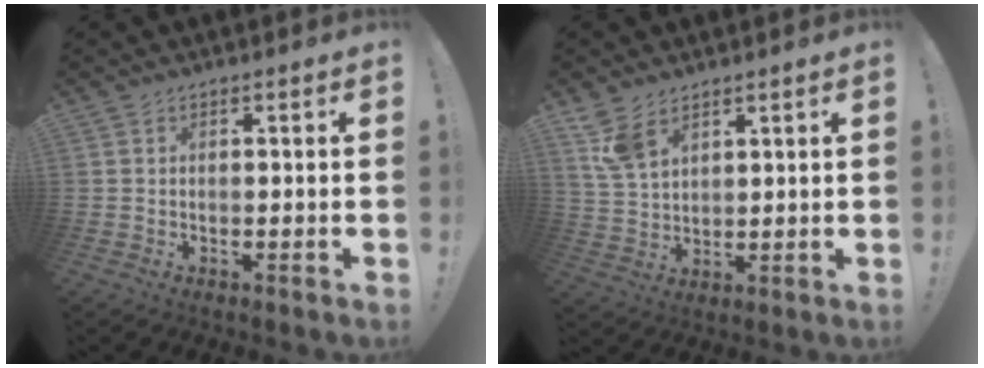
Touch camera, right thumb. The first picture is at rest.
{"total": 7.5, "force": [5.1, 3.7, 4.1], "torque": [-0.072, -0.022, 0.101]}